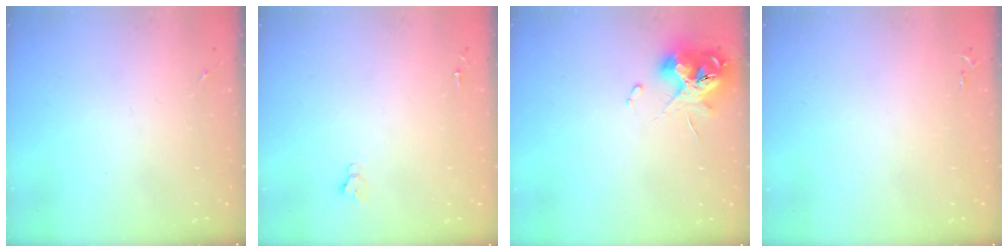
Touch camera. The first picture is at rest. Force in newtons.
{"total": 2.7, "press": 2.7, "slide": 0.0}
{"total": 11.8, "press": 11.7, "slide": 1.4}
{"total": 2.6, "press": 2.6, "slide": 0.3}